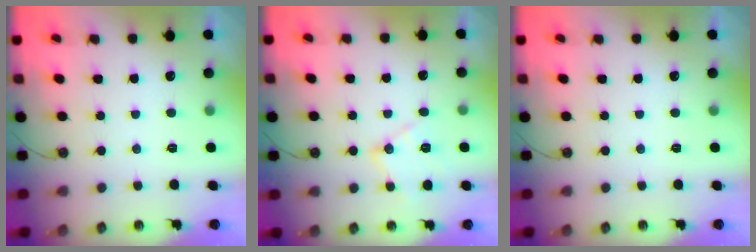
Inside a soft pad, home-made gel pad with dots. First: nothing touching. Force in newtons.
{"total": 12.6, "press": 12.6, "slide": 0.7}
{"total": 0.0}